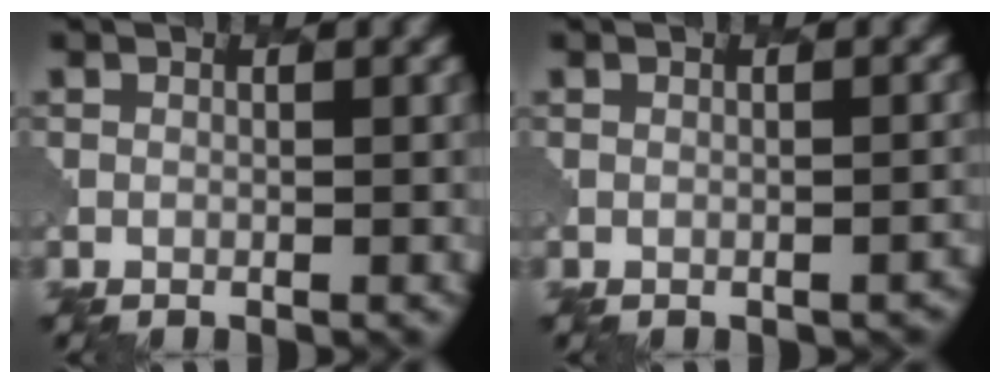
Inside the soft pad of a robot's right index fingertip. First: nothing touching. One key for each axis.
{"total": 1.2, "fx": -1.0, "fy": 0.5, "fz": 0.5, "tx": 0.003, "ty": 0.006, "tz": -0.008}